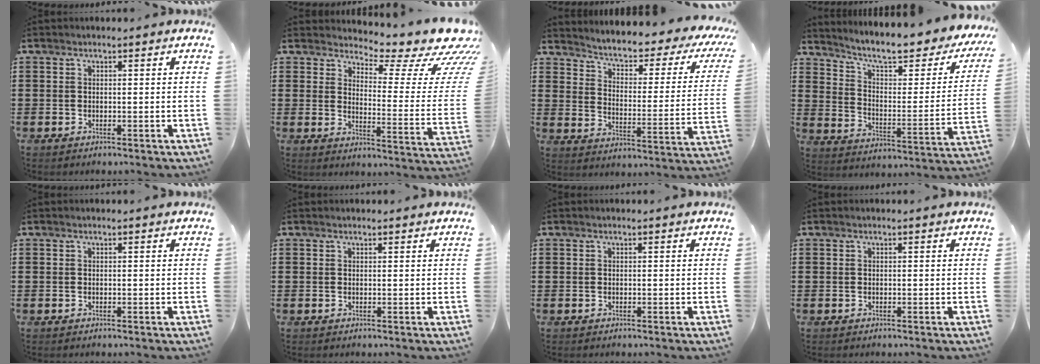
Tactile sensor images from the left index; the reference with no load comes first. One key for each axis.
{"total": 9.5, "fx": 7.2, "fy": 2.4, "fz": 5.7, "tx": -0.085, "ty": -0.062, "tz": 0.121}
{"total": 3.7, "fx": 2.6, "fy": 0.6, "fz": 2.6, "tx": -0.065, "ty": -0.029, "tz": 0.030}
{"total": 7.9, "fx": 6.4, "fy": 1.1, "fz": 4.5, "tx": -0.097, "ty": -0.049, "tz": 0.101}
{"total": 0.0}
{"total": 0.5, "fx": 0.5, "fy": 0.2, "fz": 0.1, "tx": -0.002, "ty": 0.001, "tz": 0.010}
{"total": 0.0}
{"total": 0.0}